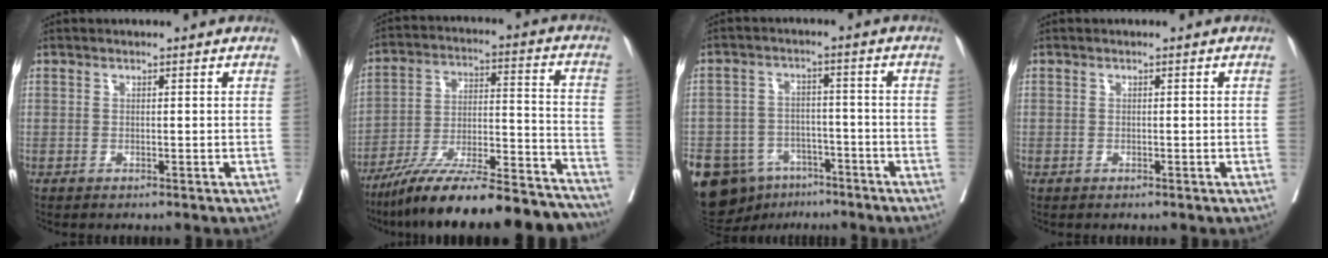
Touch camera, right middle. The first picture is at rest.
{"total": 24.9, "force": [-22.0, 2.8, 11.3], "torque": [-0.143, 0.003, -0.338]}
{"total": 19.8, "force": [-11.9, 13.1, 8.9], "torque": [-0.249, -0.003, -0.179]}
{"total": 0.0}